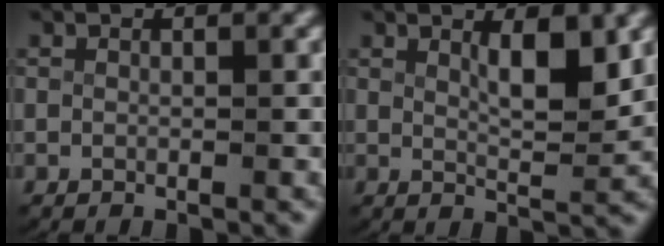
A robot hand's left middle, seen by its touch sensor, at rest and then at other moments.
{"total": 3.4, "force": [1.5, 0.7, 3.0], "torque": [-0.049, -0.019, 0.032]}